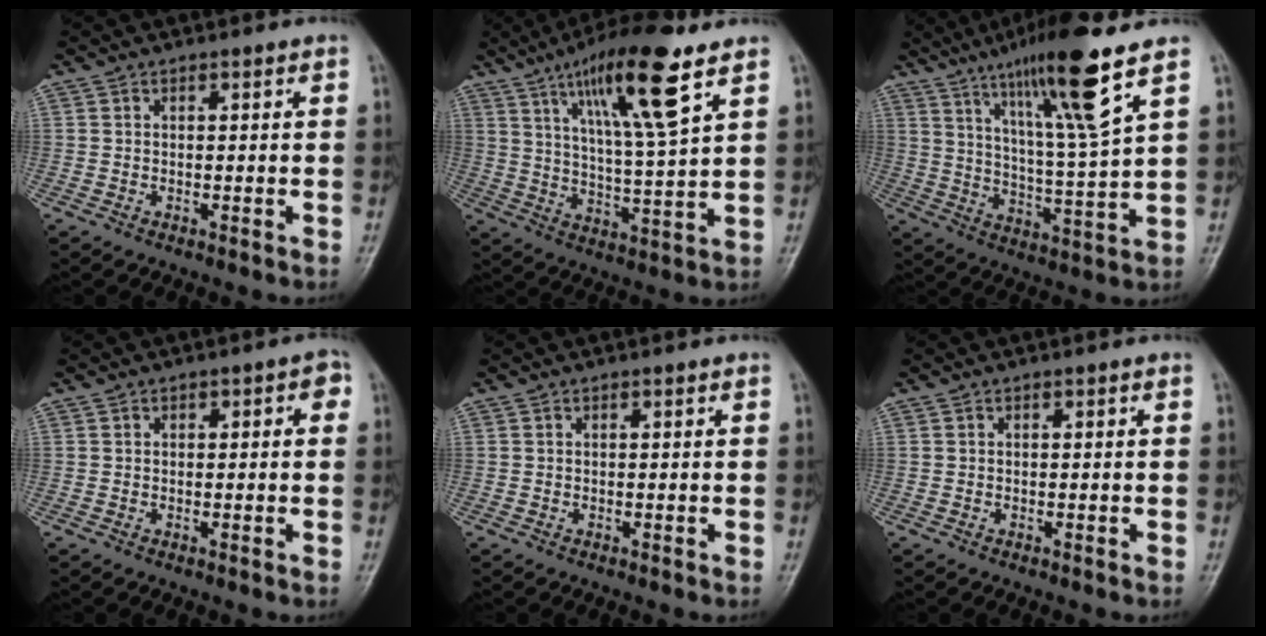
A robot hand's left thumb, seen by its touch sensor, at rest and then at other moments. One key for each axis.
{"total": 15.9, "fx": 8.8, "fy": 2.5, "fz": 13.0, "tx": -0.219, "ty": -0.040, "tz": 0.153}
{"total": 16.1, "fx": 9.6, "fy": 0.5, "fz": 12.9, "tx": -0.219, "ty": -0.049, "tz": 0.167}
{"total": 2.7, "fx": 0.4, "fy": 1.6, "fz": 2.1, "tx": -0.010, "ty": 0.012, "tz": 0.000}
{"total": 0.0}
{"total": 0.0}